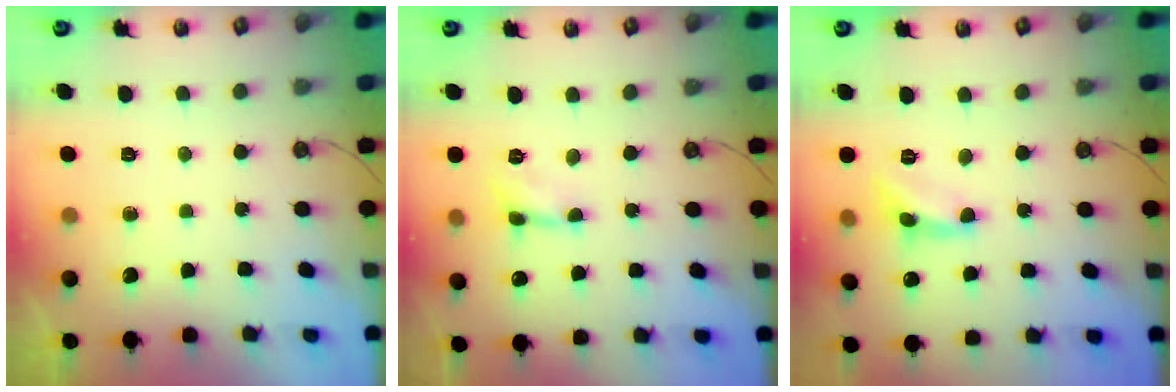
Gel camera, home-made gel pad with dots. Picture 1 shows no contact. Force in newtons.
{"total": 0.8, "press": 0.8, "slide": 0.2}
{"total": 2.0, "press": 2.0, "slide": 0.0}